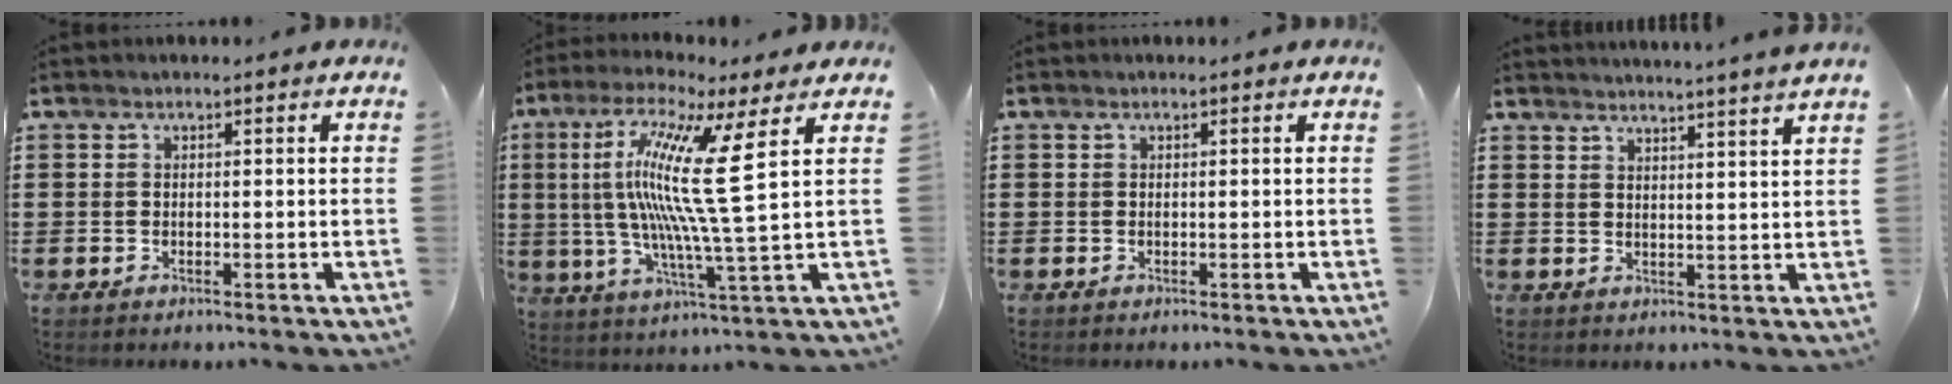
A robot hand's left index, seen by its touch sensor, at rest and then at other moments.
{"total": 14.0, "force": [3.6, -0.6, 13.5], "torque": [-0.292, -0.022, 0.042]}
{"total": 0.0}
{"total": 3.2, "force": [2.9, -1.2, 0.4], "torque": [-0.017, -0.020, 0.050]}